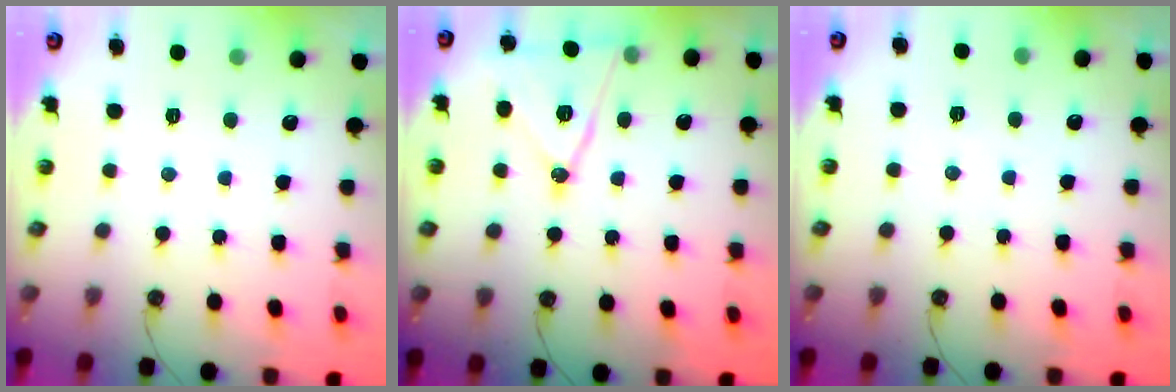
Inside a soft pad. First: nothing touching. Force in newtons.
{"total": 13.5, "press": 13.0, "slide": 3.6}
{"total": 4.8, "press": 2.1, "slide": 4.3}